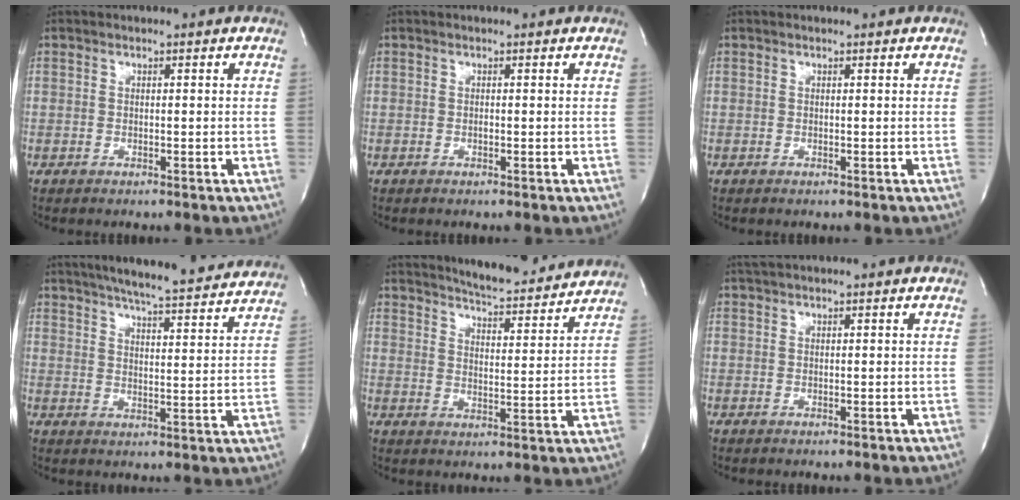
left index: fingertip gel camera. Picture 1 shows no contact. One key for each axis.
{"total": 0.0}
{"total": 0.0}
{"total": 20.1, "fx": 18.1, "fy": 1.7, "fz": 8.4, "tx": -0.134, "ty": -0.008, "tz": 0.233}
{"total": 13.2, "fx": 12.5, "fy": 1.3, "fz": 4.0, "tx": -0.065, "ty": -0.009, "tz": 0.170}
{"total": 3.2, "fx": 2.7, "fy": 0.2, "fz": 1.6, "tx": -0.023, "ty": 0.033, "tz": 0.046}